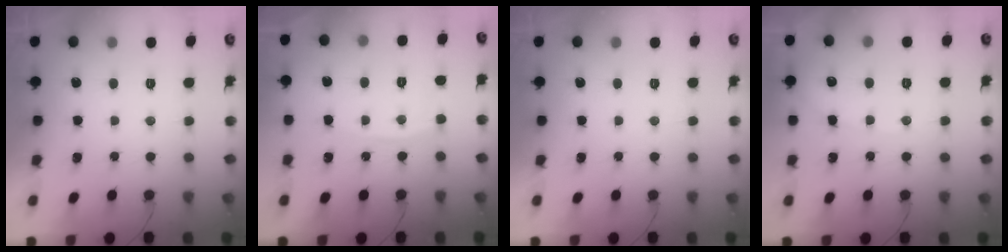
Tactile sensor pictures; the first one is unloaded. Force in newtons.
{"total": 3.8, "press": 3.8, "slide": 0.2}
{"total": 0.0}
{"total": 4.4, "press": 4.4, "slide": 0.6}